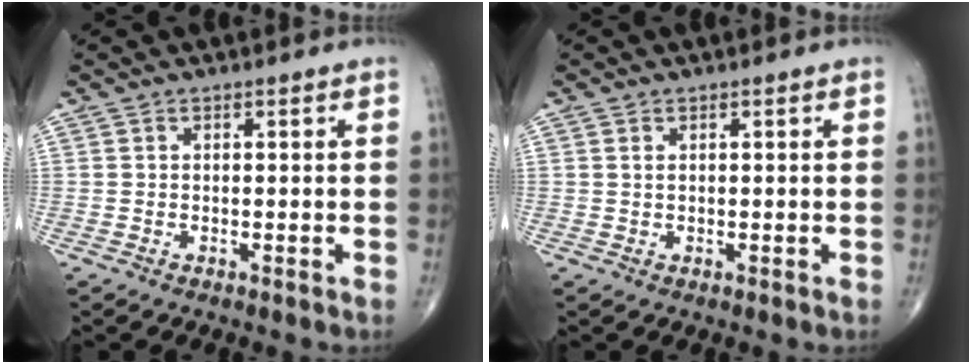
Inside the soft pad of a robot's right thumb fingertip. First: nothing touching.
{"total": 1.1, "force": [0.4, 0.6, 0.8], "torque": [-0.018, 0.001, 0.010]}